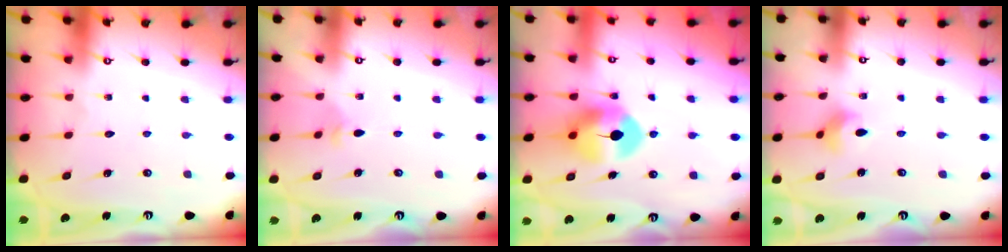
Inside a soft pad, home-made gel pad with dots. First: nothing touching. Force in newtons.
{"total": 2.6, "press": 2.5, "slide": 0.7}
{"total": 9.1, "press": 9.1, "slide": 0.5}
{"total": 3.4, "press": 3.4, "slide": 0.5}